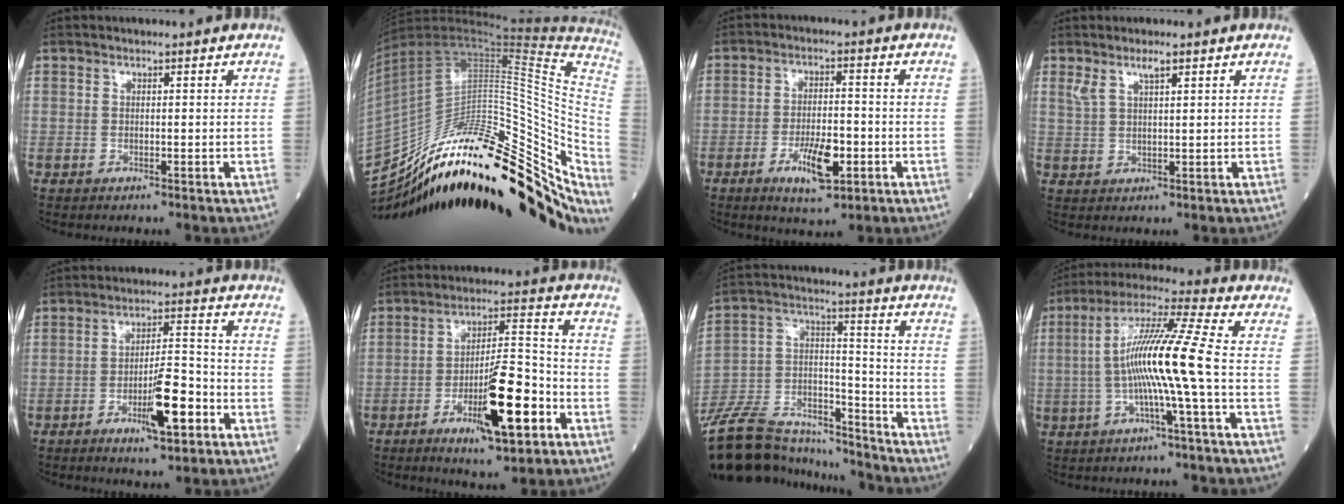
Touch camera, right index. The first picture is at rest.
{"total": 35.3, "force": [-19.2, 13.0, 26.7], "torque": [-0.398, 0.014, -0.292]}
{"total": 7.3, "force": [-3.1, 2.2, 6.3], "torque": [-0.112, -0.005, -0.049]}
{"total": 3.1, "force": [2.1, 0.6, 2.2], "torque": [-0.049, 0.009, 0.043]}
{"total": 8.4, "force": [-3.7, 1.5, 7.4], "torque": [-0.127, 0.000, -0.059]}
{"total": 13.0, "force": [-5.5, 2.4, 11.5], "torque": [-0.193, -0.001, -0.088]}
{"total": 22.4, "force": [-20.4, 6.5, 6.5], "torque": [-0.173, 0.007, -0.340]}
{"total": 12.2, "force": [-1.4, -1.5, 12.0], "torque": [-0.226, 0.017, -0.035]}